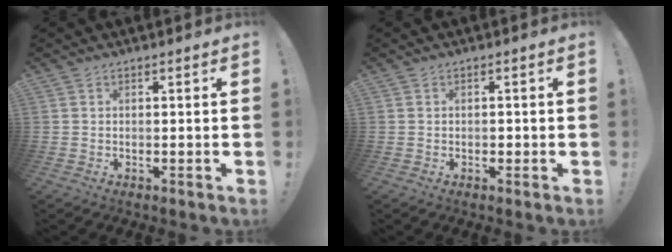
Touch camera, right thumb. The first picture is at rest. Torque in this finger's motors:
{"motor_torque": [-0.03, 0.08, 0.08, -0.04, -0.01]}